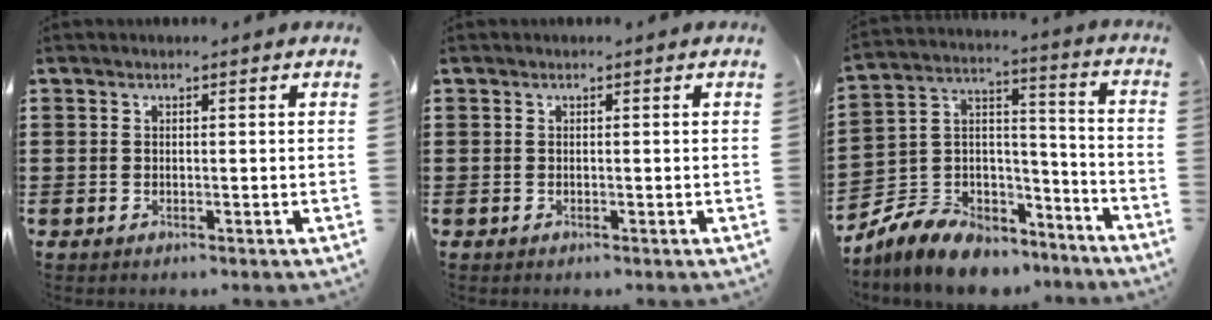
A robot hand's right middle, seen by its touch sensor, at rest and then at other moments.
{"total": 0.0}
{"total": 7.9, "force": [-6.7, 3.9, 1.3], "torque": [-0.050, 0.007, -0.134]}